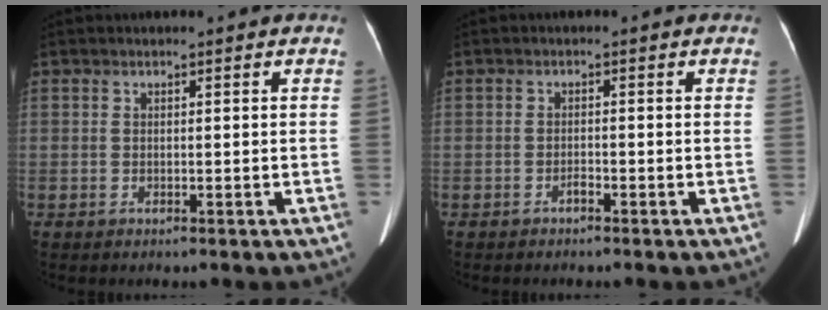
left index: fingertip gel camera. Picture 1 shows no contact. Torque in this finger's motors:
{"motor_torque": [0.04, 0.04, 0.00, 0.01]}